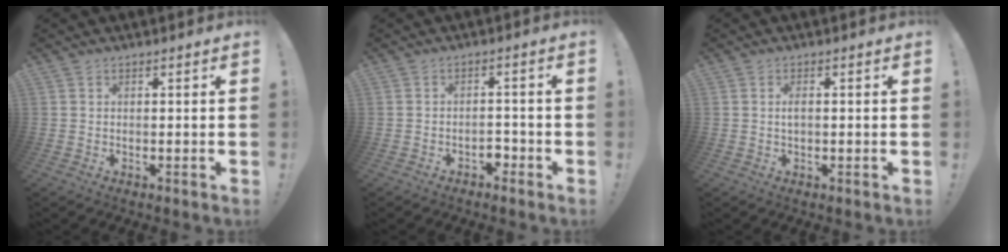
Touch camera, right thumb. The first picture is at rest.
{"total": 2.8, "force": [-2.0, 1.4, 1.4], "torque": [-0.024, 0.005, -0.034]}
{"total": 1.5, "force": [-0.1, 0.6, 1.4], "torque": [-0.031, 0.005, -0.002]}